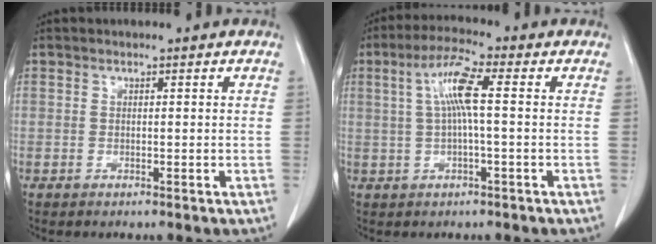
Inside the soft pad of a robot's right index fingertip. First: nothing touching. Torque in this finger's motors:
{"motor_torque": [0.70, -0.07, 0.44, 0.08]}